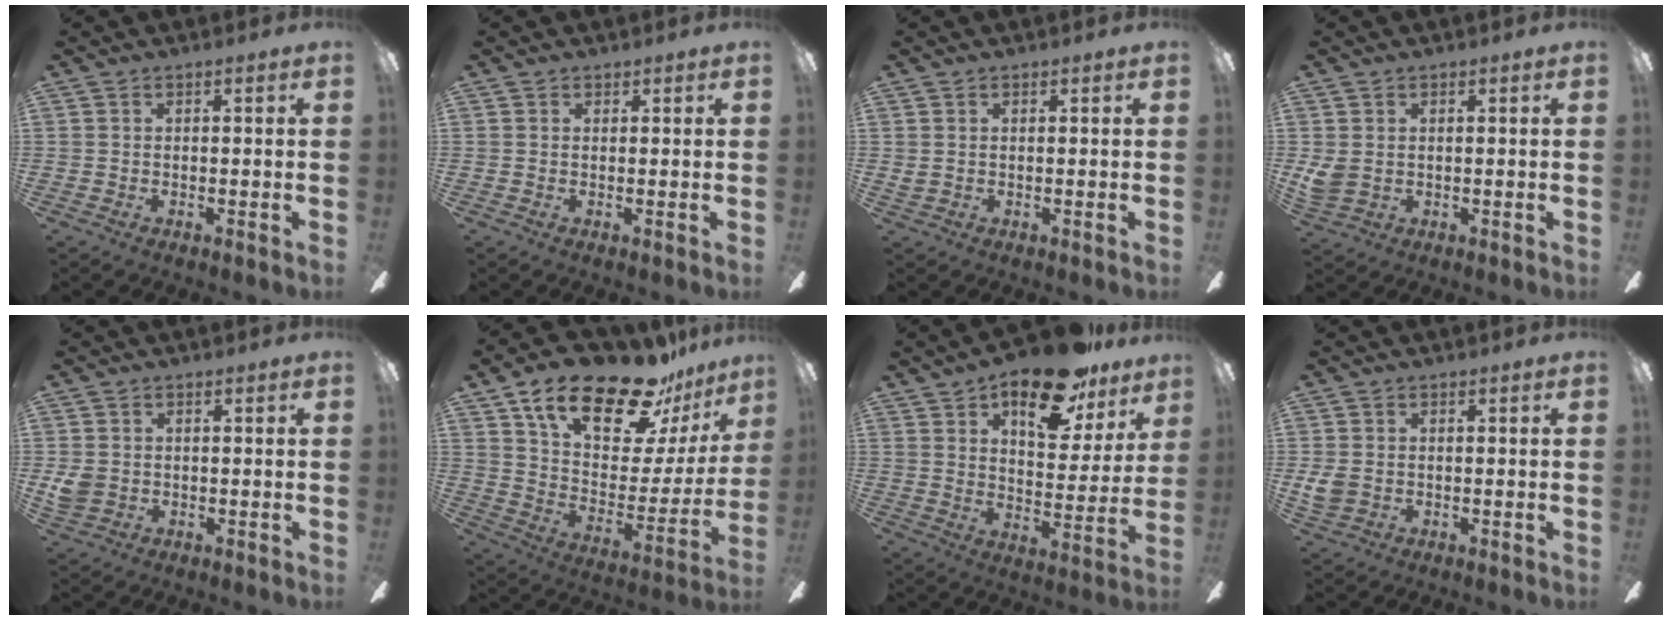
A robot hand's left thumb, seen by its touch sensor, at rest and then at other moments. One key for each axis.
{"total": 0.8, "fx": 0.6, "fy": 0.4, "fz": 0.0, "tx": -0.001, "ty": 0.001, "tz": 0.012}
{"total": 1.1, "fx": 0.6, "fy": 0.8, "fz": 0.3, "tx": -0.007, "ty": 0.004, "tz": 0.010}
{"total": 4.0, "fx": 1.1, "fy": 3.3, "fz": 2.1, "tx": -0.039, "ty": 0.001, "tz": 0.023}
{"total": 4.1, "fx": 0.2, "fy": 3.7, "fz": 1.7, "tx": -0.024, "ty": 0.002, "tz": 0.003}
{"total": 24.8, "fx": 17.3, "fy": 10.1, "fz": 14.6, "tx": -0.239, "ty": -0.101, "tz": 0.296}
{"total": 19.5, "fx": 13.1, "fy": 8.8, "fz": 11.5, "tx": -0.168, "ty": -0.067, "tz": 0.217}
{"total": 4.1, "fx": 0.2, "fy": 3.5, "fz": 2.2, "tx": -0.045, "ty": 0.001, "tz": 0.002}